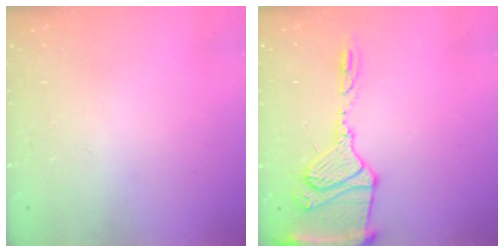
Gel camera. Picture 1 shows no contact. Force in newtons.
{"total": 14.7, "press": 14.6, "slide": 1.8}